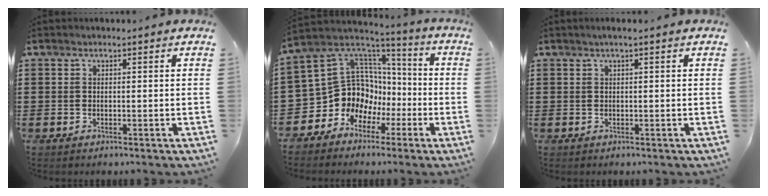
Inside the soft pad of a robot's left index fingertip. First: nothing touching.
{"total": 11.7, "force": [-2.7, 11.0, 3.2], "torque": [-0.105, -0.023, -0.040]}
{"total": 0.8, "force": [0.2, 0.0, 0.8], "torque": [-0.014, -0.001, 0.002]}